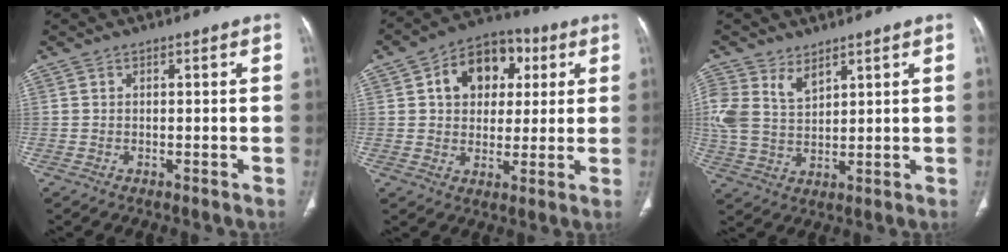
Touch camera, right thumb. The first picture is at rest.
{"total": 13.2, "force": [3.9, 9.8, 8.0], "torque": [-0.080, 0.008, 0.054]}
{"total": 7.8, "force": [4.3, 4.7, 4.5], "torque": [-0.081, -0.014, 0.098]}